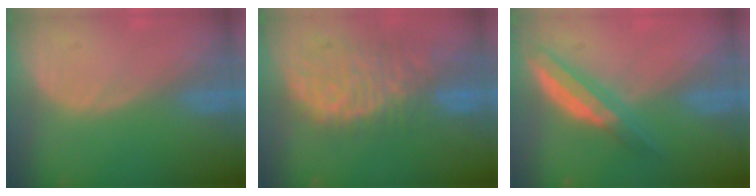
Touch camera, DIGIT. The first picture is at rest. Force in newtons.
{"total": 11.0, "press": 9.6, "slide": 5.4}
{"total": 5.8, "press": 5.5, "slide": 1.9}